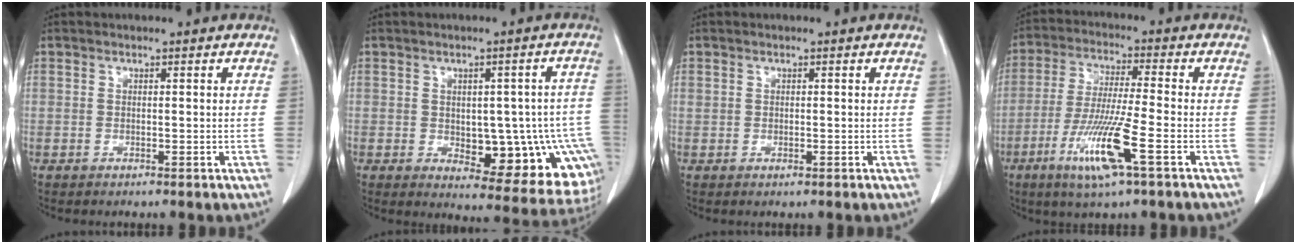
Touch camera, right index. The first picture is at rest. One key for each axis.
{"total": 16.0, "fx": -4.0, "fy": 7.3, "fz": 13.6, "tx": -0.100, "ty": 0.023, "tz": -0.028}
{"total": 0.6, "fx": 0.0, "fy": 0.4, "fz": 0.5, "tx": -0.012, "ty": -0.001, "tz": 0.004}
{"total": 11.3, "fx": -4.8, "fy": -0.1, "fz": 10.3, "tx": -0.207, "ty": -0.022, "tz": -0.093}